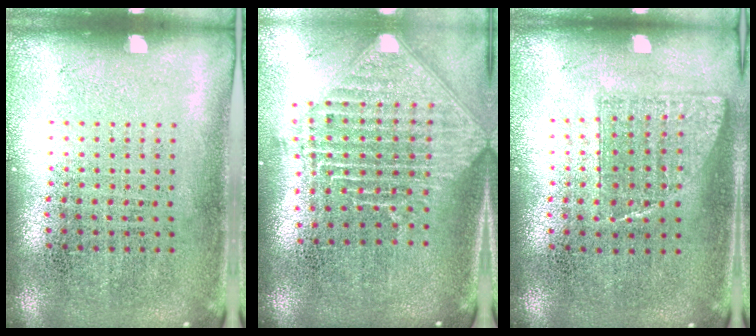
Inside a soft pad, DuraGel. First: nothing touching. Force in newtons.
{"total": 2.4, "press": 1.8, "slide": 1.6}
{"total": 0.8, "press": 0.8, "slide": 0.1}